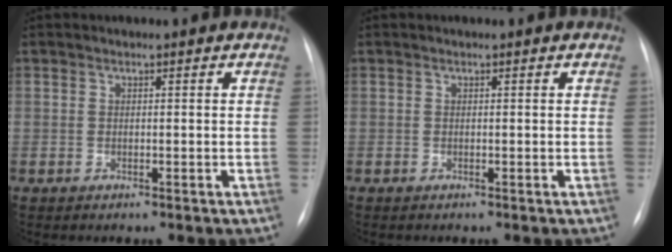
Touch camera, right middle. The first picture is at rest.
{"total": 0.0}